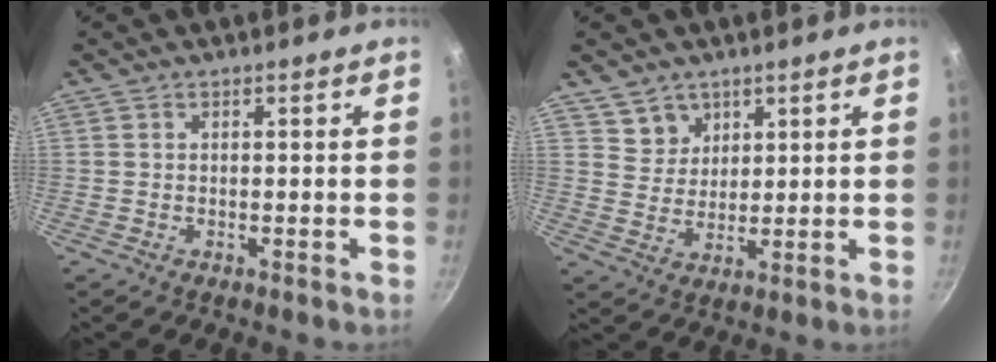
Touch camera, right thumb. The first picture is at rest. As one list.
[{"total": 5.0, "force": [3.2, 3.8, 0.8], "torque": [0.010, -0.011, 0.062]}]